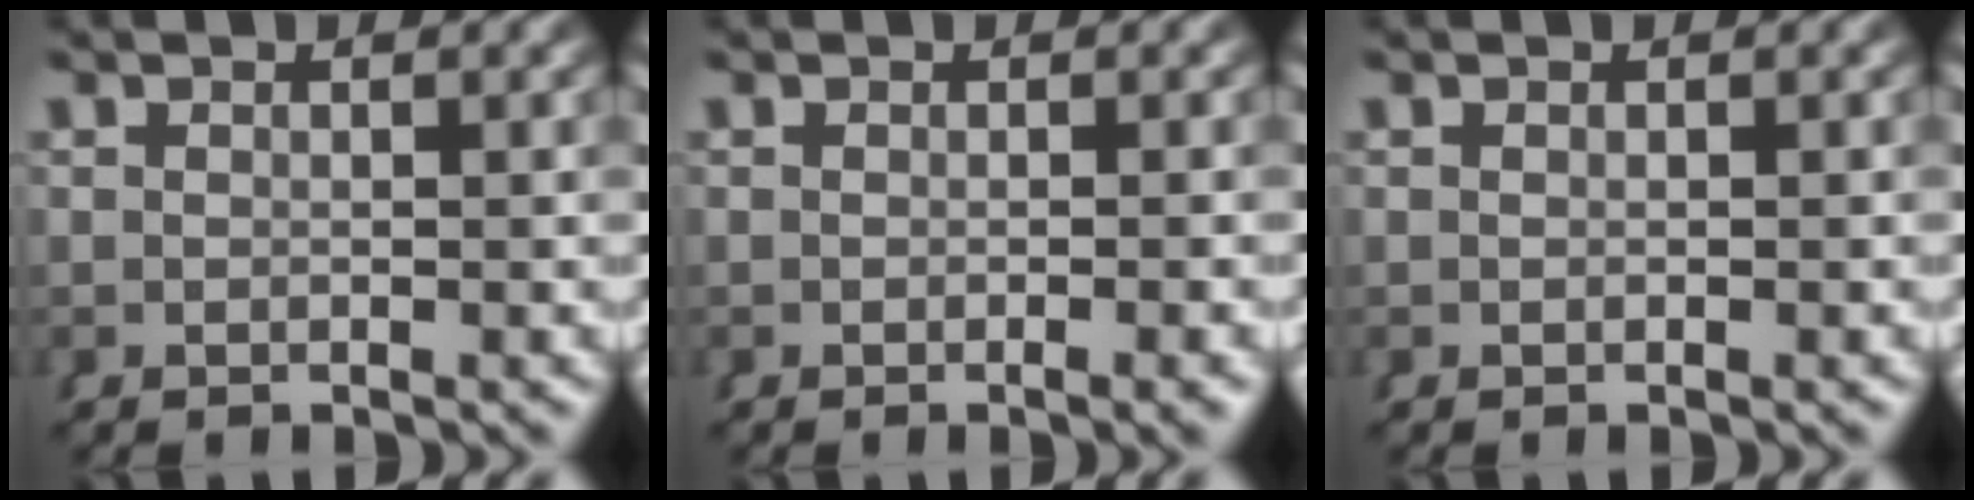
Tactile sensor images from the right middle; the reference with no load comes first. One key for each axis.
{"total": 0.7, "fx": -0.4, "fy": -0.1, "fz": 0.5, "tx": -0.006, "ty": 0.004, "tz": -0.009}
{"total": 0.0}